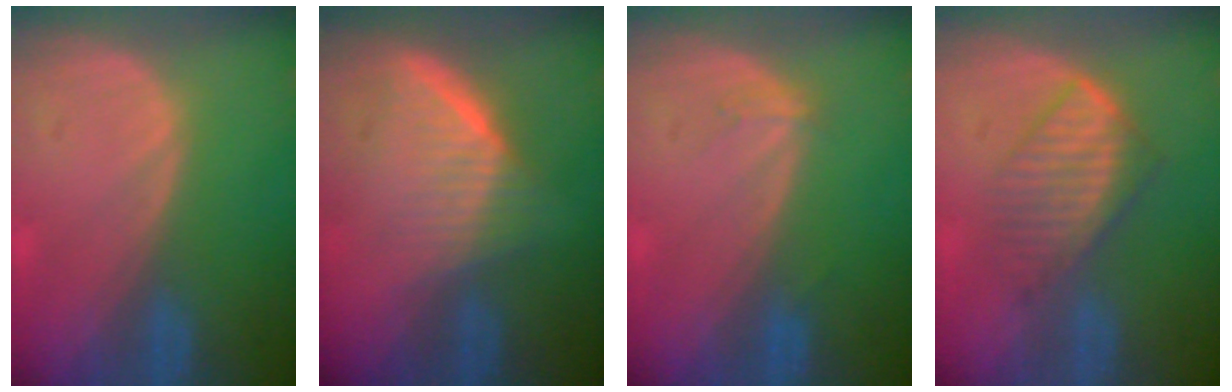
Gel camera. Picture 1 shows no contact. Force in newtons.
{"total": 6.5, "press": 5.9, "slide": 2.7}
{"total": 1.1, "press": 1.1, "slide": 0.1}
{"total": 5.9, "press": 5.7, "slide": 1.4}